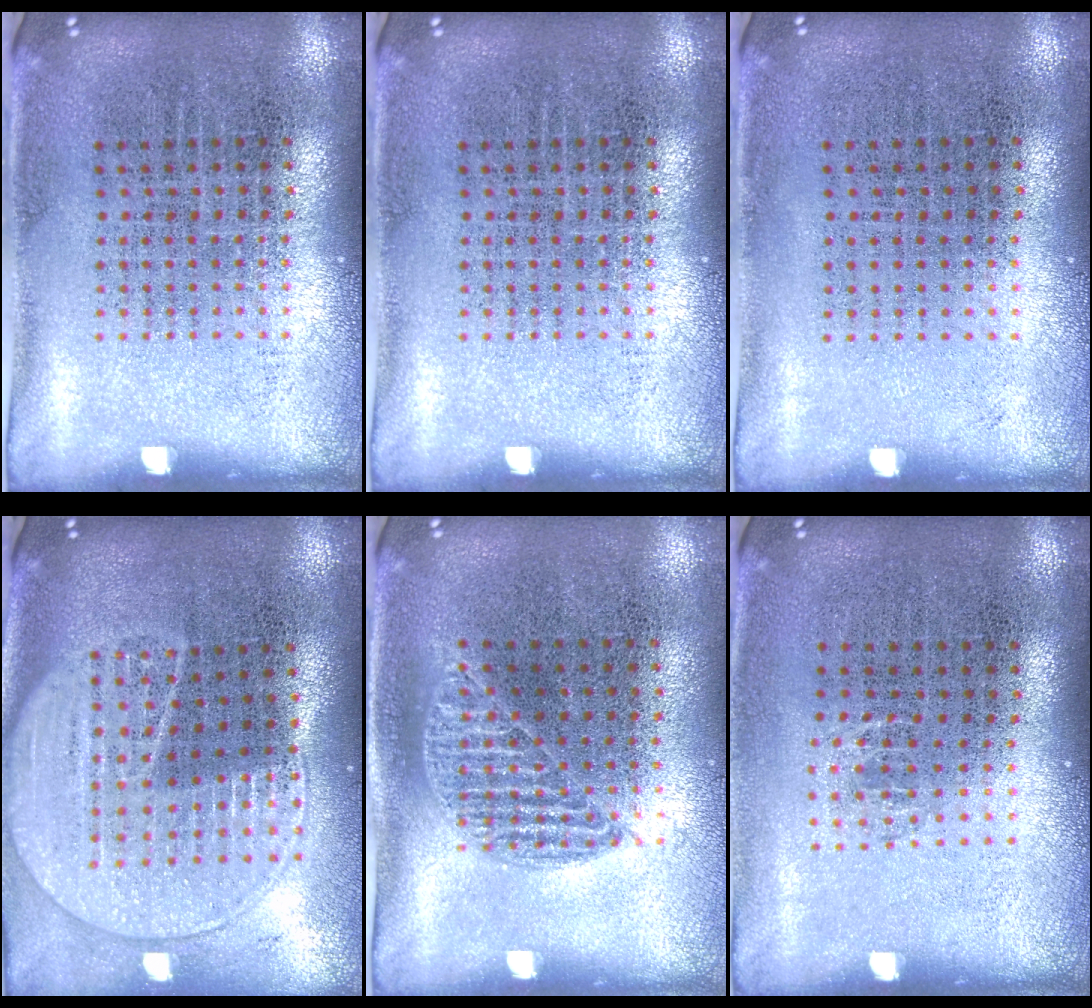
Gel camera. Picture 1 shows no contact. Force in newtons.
{"total": 0.0}
{"total": 0.0}
{"total": 2.0, "press": 1.8, "slide": 1.0}
{"total": 0.8, "press": 0.6, "slide": 0.5}
{"total": 0.7, "press": 0.4, "slide": 0.6}